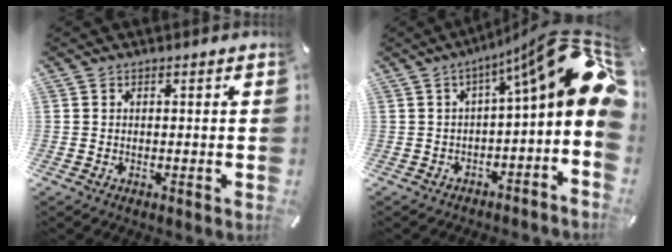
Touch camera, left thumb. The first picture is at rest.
{"total": 18.2, "force": [6.9, 3.9, 16.3], "torque": [-0.229, -0.053, 0.110]}